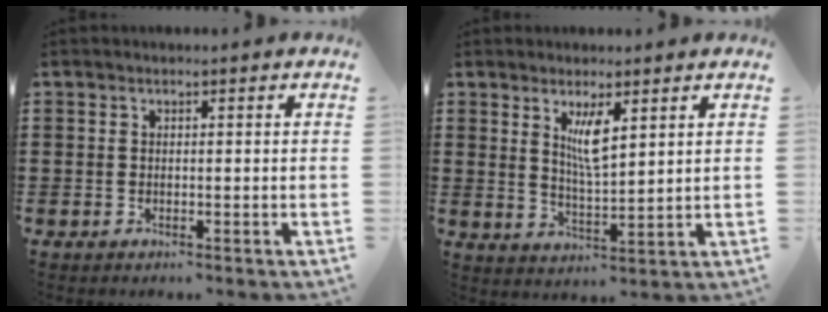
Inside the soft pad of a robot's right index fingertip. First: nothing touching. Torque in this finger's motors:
{"motor_torque": [0.52, 0.08, 0.17, 0.07]}